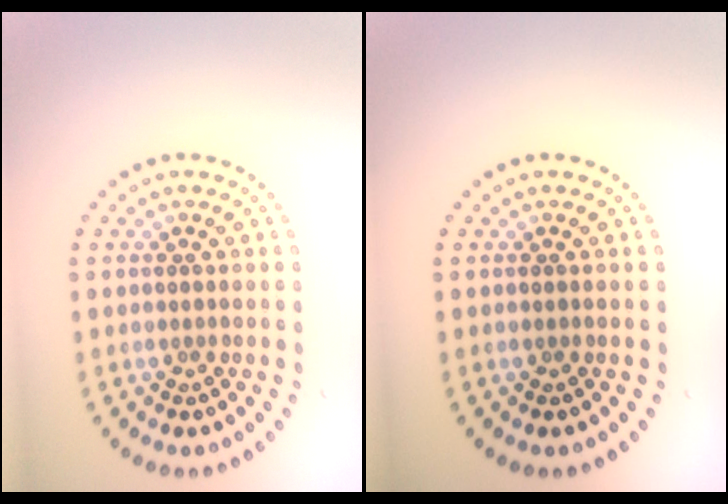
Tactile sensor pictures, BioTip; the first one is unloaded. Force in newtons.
{"total": 0.0}